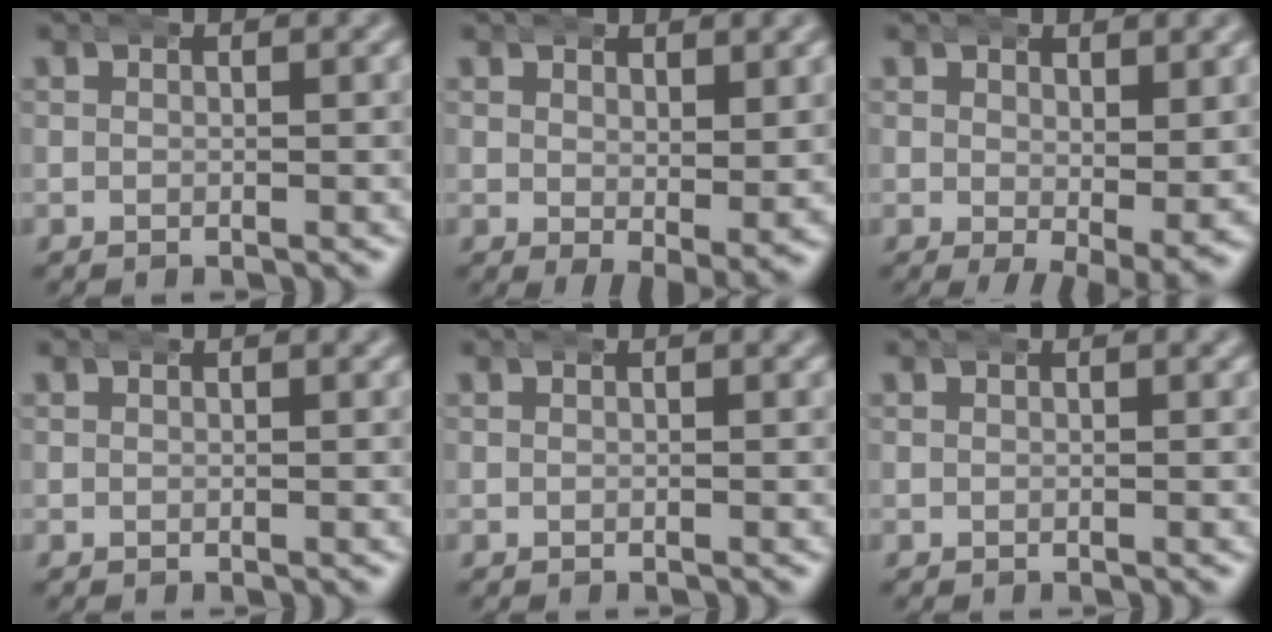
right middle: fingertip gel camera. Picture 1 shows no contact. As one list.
[{"total": 2.5, "force": [0.6, 0.8, 2.3], "torque": [-0.023, -0.019, 0.016]}, {"total": 3.1, "force": [-0.3, 1.1, 2.9], "torque": [-0.032, -0.026, 0.005]}, {"total": 0.0}, {"total": 0.0}, {"total": 0.0}]